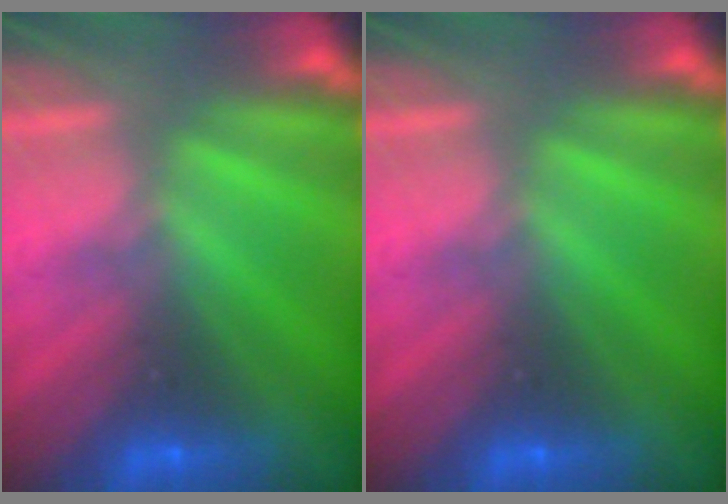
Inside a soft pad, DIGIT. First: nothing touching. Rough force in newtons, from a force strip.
{"total": 0.0}